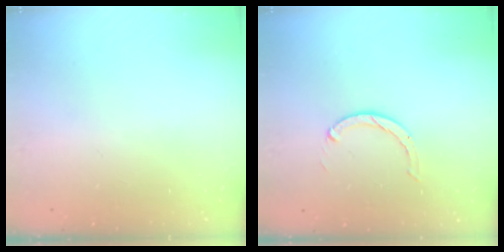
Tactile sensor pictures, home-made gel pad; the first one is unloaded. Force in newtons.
{"total": 2.2, "press": 2.2, "slide": 0.3}